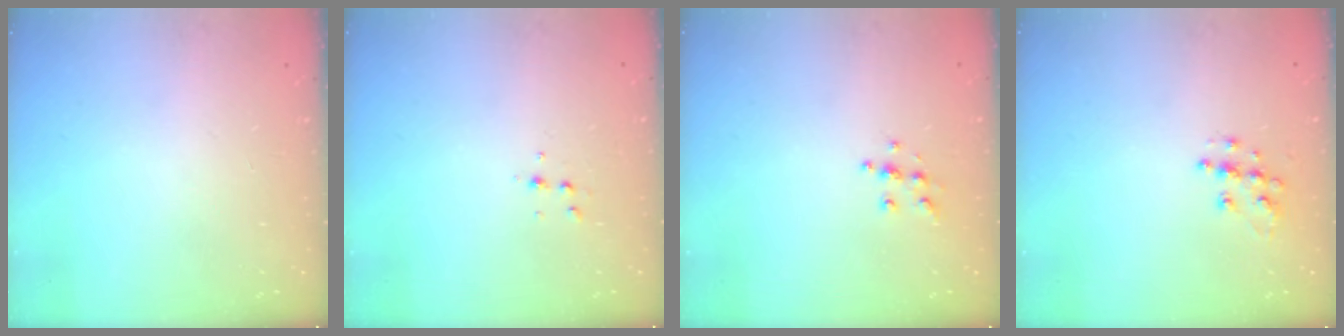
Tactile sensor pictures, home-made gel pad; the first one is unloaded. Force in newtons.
{"total": 4.1, "press": 4.0, "slide": 1.1}
{"total": 5.9, "press": 5.9, "slide": 0.5}
{"total": 8.9, "press": 8.9, "slide": 0.5}